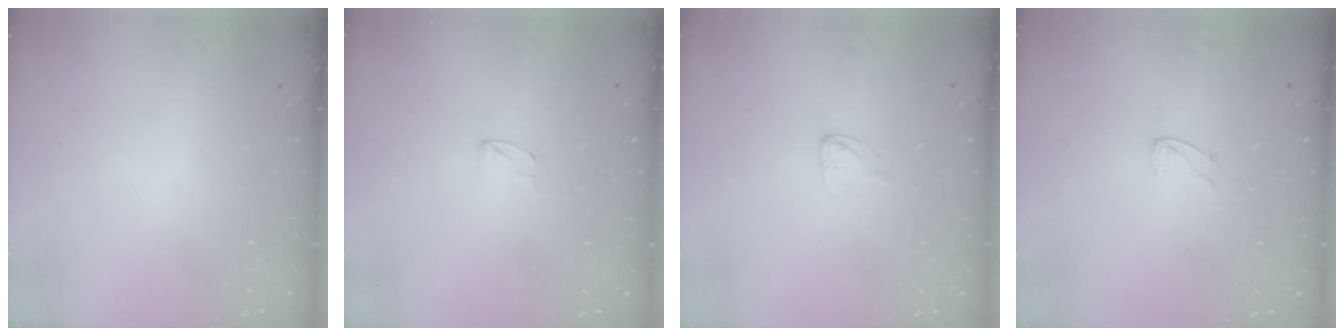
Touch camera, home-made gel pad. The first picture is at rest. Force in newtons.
{"total": 4.2, "press": 4.2, "slide": 0.4}
{"total": 2.0, "press": 2.0, "slide": 0.1}
{"total": 3.1, "press": 3.1, "slide": 0.3}